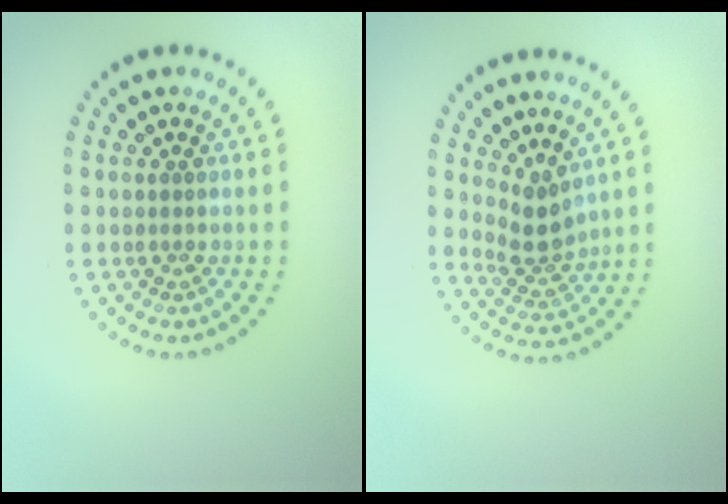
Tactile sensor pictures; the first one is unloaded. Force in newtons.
{"total": 2.7, "press": 1.9, "slide": 1.9}